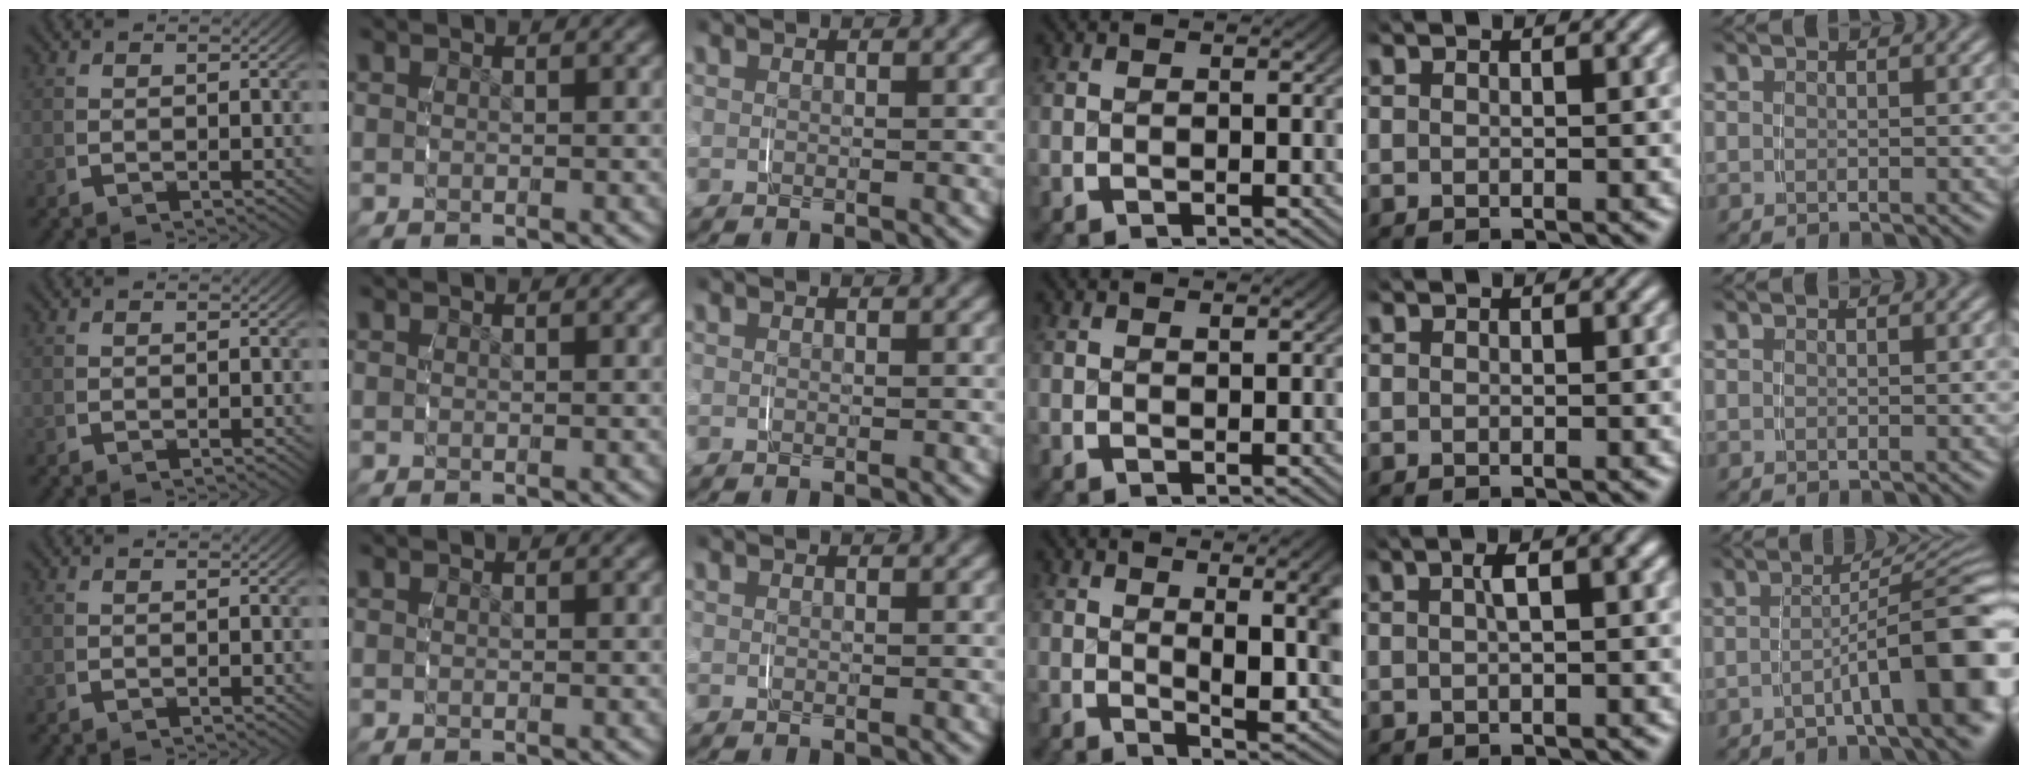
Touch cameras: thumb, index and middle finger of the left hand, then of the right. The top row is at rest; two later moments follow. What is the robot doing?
{"motion": "grasp_and_lifting", "object": "jewelry box"}